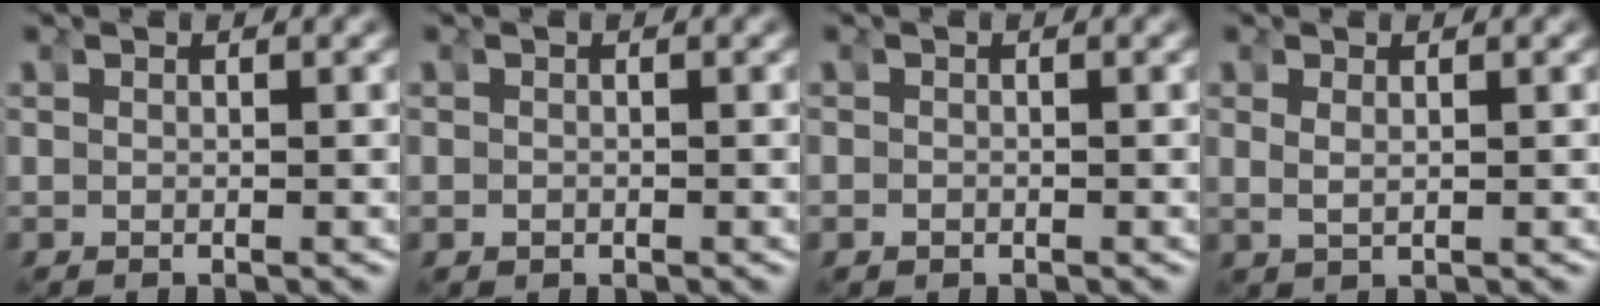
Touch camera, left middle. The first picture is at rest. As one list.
[{"total": 0.8, "force": [0.6, 0.6, 0.1], "torque": [-0.002, 0.000, 0.011]}, {"total": 1.1, "force": [0.6, 0.9, 0.1], "torque": [-0.008, -0.003, 0.012]}, {"total": 2.1, "force": [1.1, -1.7, 0.0], "torque": [-0.001, 0.006, 0.023]}]